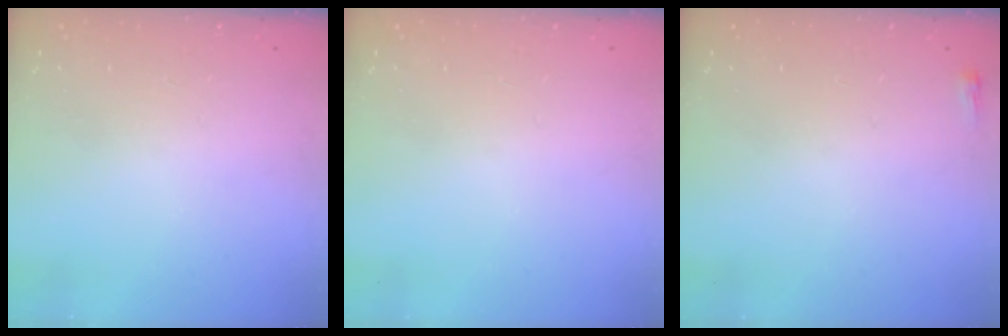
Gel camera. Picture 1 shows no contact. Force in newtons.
{"total": 0.0}
{"total": 2.0, "press": 2.0, "slide": 0.5}